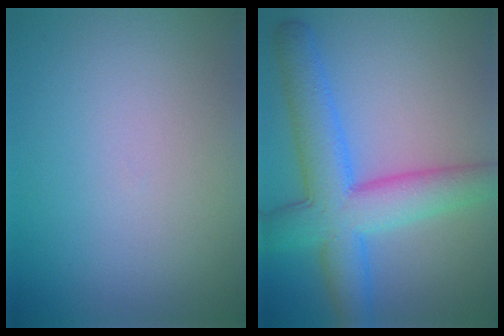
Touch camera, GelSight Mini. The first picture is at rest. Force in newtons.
{"total": 8.2, "press": 8.2, "slide": 0.3}